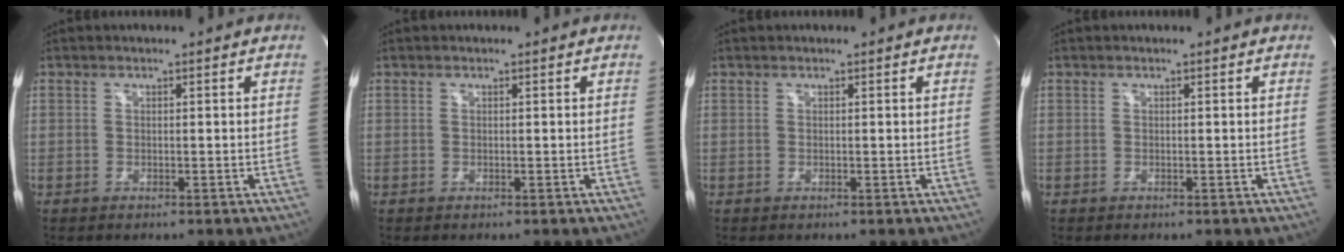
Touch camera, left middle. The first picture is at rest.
{"total": 0.0}
{"total": 0.0}
{"total": 0.0}